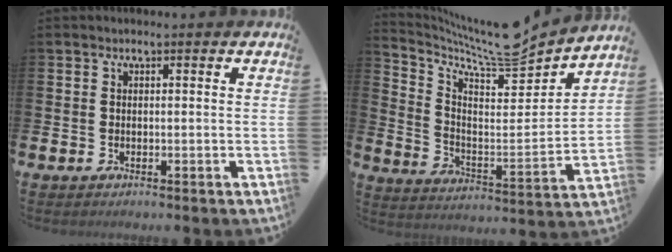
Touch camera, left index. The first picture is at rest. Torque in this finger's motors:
{"motor_torque": [0.09, -2.05, 0.06, 0.00]}